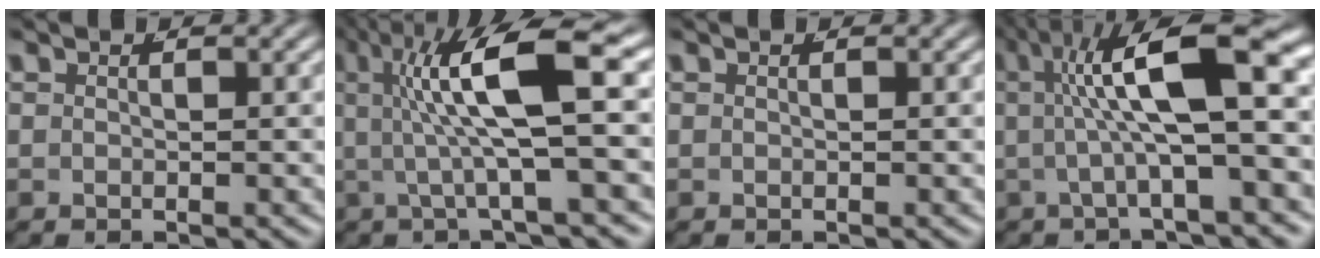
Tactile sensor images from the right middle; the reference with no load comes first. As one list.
[{"total": 8.5, "force": [2.3, 1.7, 8.0], "torque": [-0.121, 0.019, 0.030]}, {"total": 0.0}, {"total": 10.0, "force": [2.3, 3.3, 9.1], "torque": [-0.128, 0.022, 0.032]}]